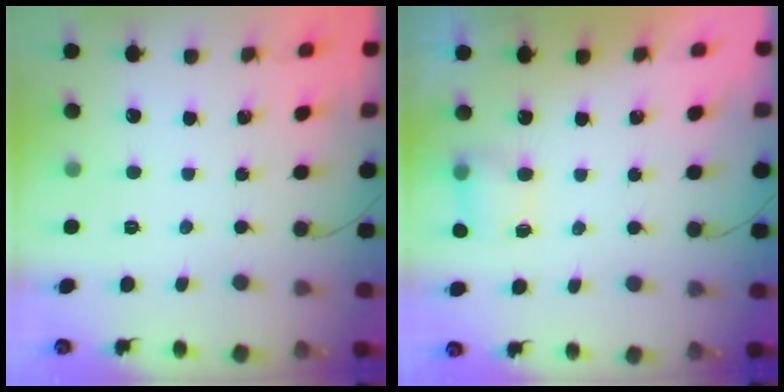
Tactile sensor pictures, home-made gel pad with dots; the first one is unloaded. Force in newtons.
{"total": 6.1, "press": 6.0, "slide": 1.1}